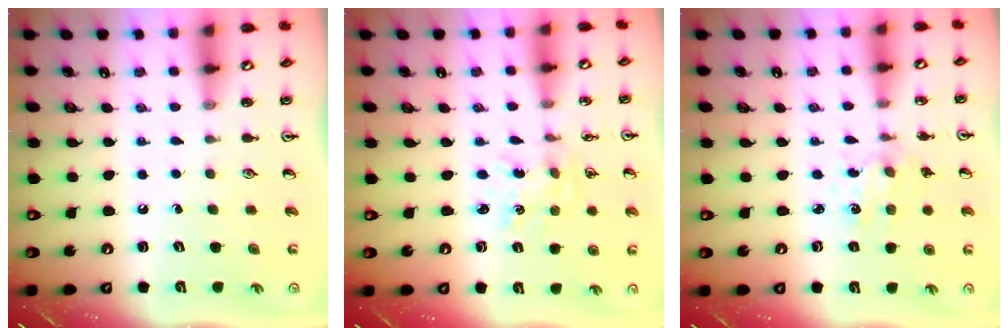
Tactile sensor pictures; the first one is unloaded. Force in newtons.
{"total": 1.5, "press": 1.4, "slide": 0.4}
{"total": 2.0, "press": 2.0, "slide": 0.3}